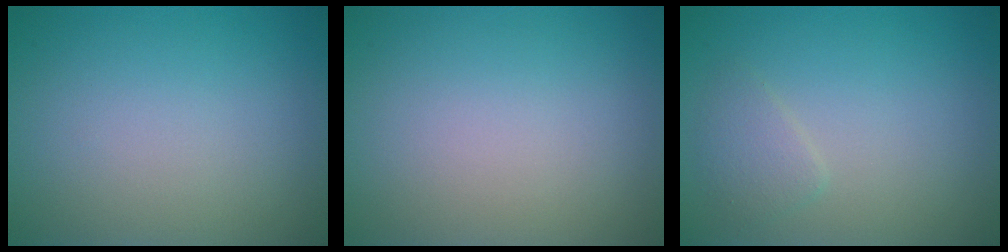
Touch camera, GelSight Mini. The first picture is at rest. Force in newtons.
{"total": 0.0}
{"total": 1.5, "press": 1.5, "slide": 0.1}